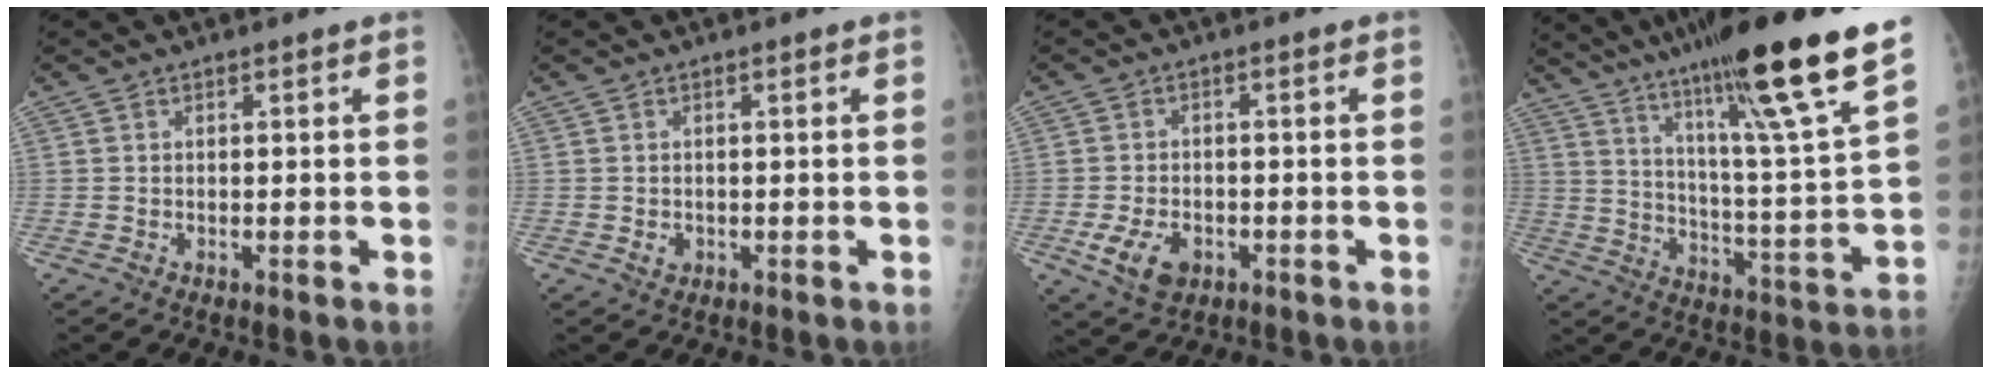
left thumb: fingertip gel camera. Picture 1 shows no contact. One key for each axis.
{"total": 1.5, "fx": -0.2, "fy": 1.4, "fz": 0.7, "tx": -0.003, "ty": 0.002, "tz": -0.001}
{"total": 6.8, "fx": -2.6, "fy": 4.6, "fz": 4.3, "tx": -0.071, "ty": 0.004, "tz": -0.040}
{"total": 24.6, "fx": 16.1, "fy": 1.6, "fz": 18.4, "tx": -0.276, "ty": -0.056, "tz": 0.258}